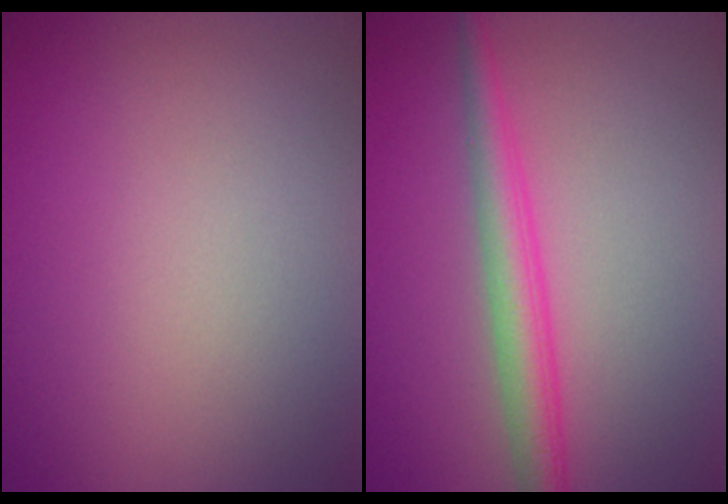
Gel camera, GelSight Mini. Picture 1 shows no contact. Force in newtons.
{"total": 3.4, "press": 3.4, "slide": 0.0}